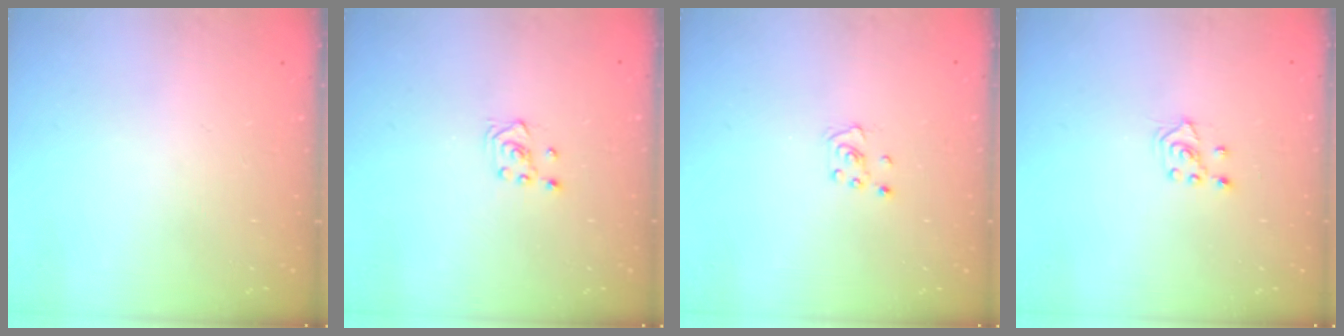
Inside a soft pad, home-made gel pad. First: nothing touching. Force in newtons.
{"total": 3.0, "press": 2.9, "slide": 0.9}
{"total": 2.8, "press": 2.8, "slide": 0.3}
{"total": 3.0, "press": 2.9, "slide": 0.7}